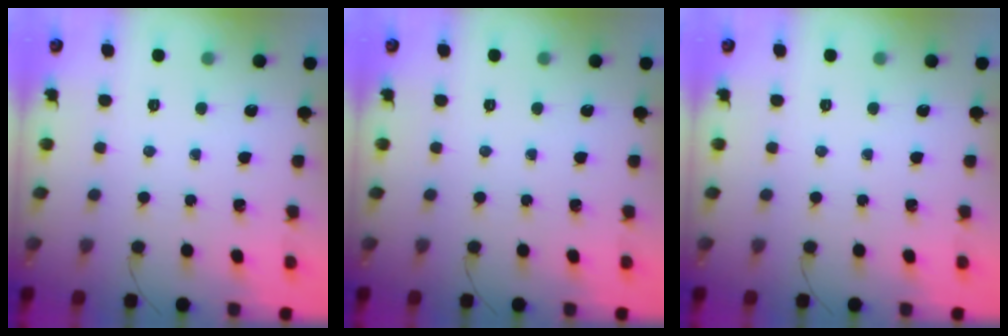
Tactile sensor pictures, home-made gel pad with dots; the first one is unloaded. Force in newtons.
{"total": 0.0}
{"total": 0.0}